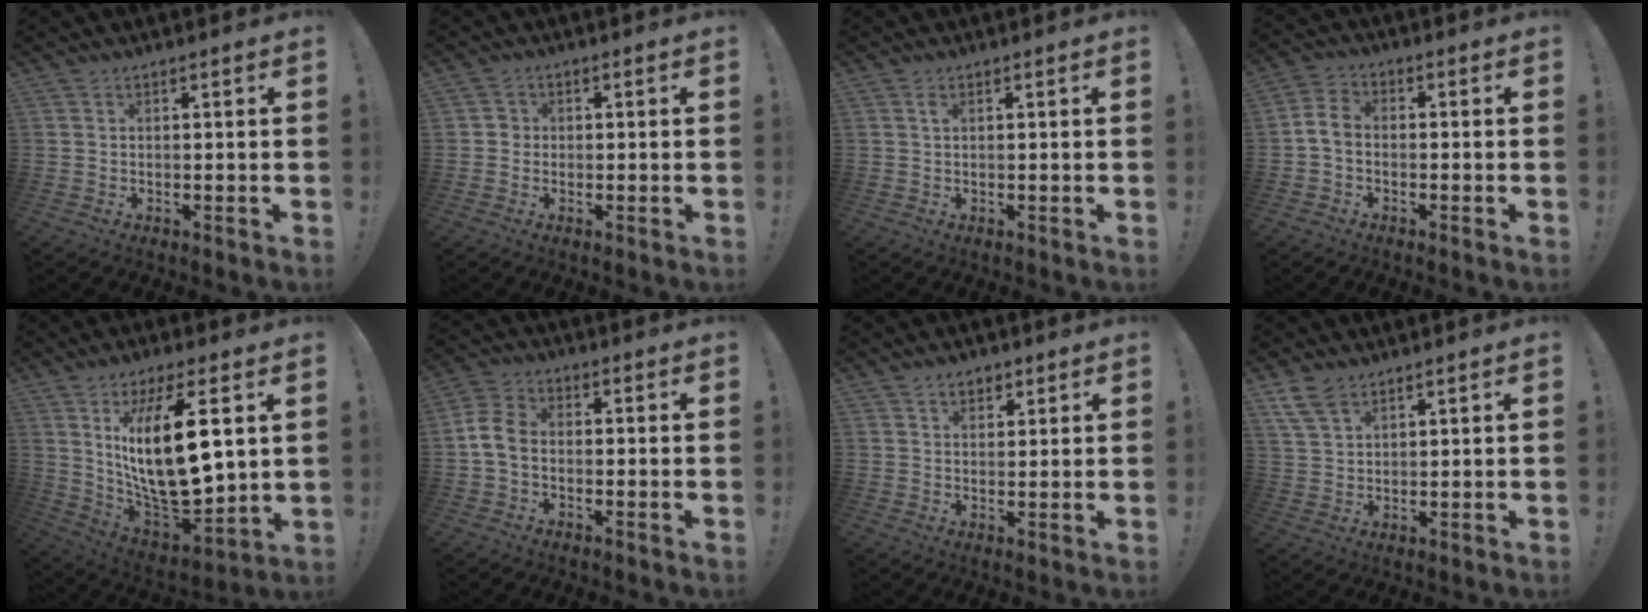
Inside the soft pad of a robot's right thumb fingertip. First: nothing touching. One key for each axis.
{"total": 2.4, "fx": -0.5, "fy": 2.2, "fz": 0.9, "tx": -0.014, "ty": 0.008, "tz": -0.010}
{"total": 1.1, "fx": 0.5, "fy": 0.2, "fz": 0.9, "tx": -0.014, "ty": -0.001, "tz": 0.008}
{"total": 4.9, "fx": -1.4, "fy": 3.2, "fz": 3.5, "tx": -0.078, "ty": 0.014, "tz": -0.023}
{"total": 21.7, "fx": 5.6, "fy": 7.9, "fz": 19.4, "tx": -0.368, "ty": -0.041, "tz": 0.086}
{"total": 6.8, "fx": -1.2, "fy": 4.9, "fz": 4.6, "tx": -0.096, "ty": 0.015, "tz": -0.017}
{"total": 3.7, "fx": 2.1, "fy": 2.4, "fz": 1.8, "tx": -0.025, "ty": -0.002, "tz": 0.037}
{"total": 7.0, "fx": 4.8, "fy": 3.5, "fz": 3.8, "tx": -0.075, "ty": -0.013, "tz": 0.094}